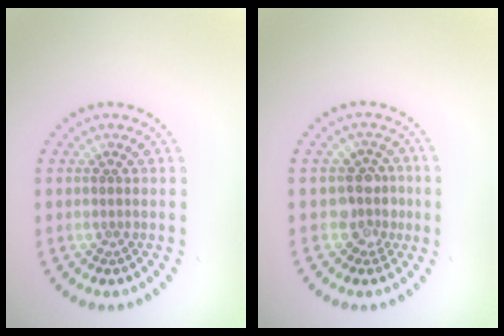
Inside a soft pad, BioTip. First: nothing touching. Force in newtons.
{"total": 2.8, "press": 2.2, "slide": 1.8}